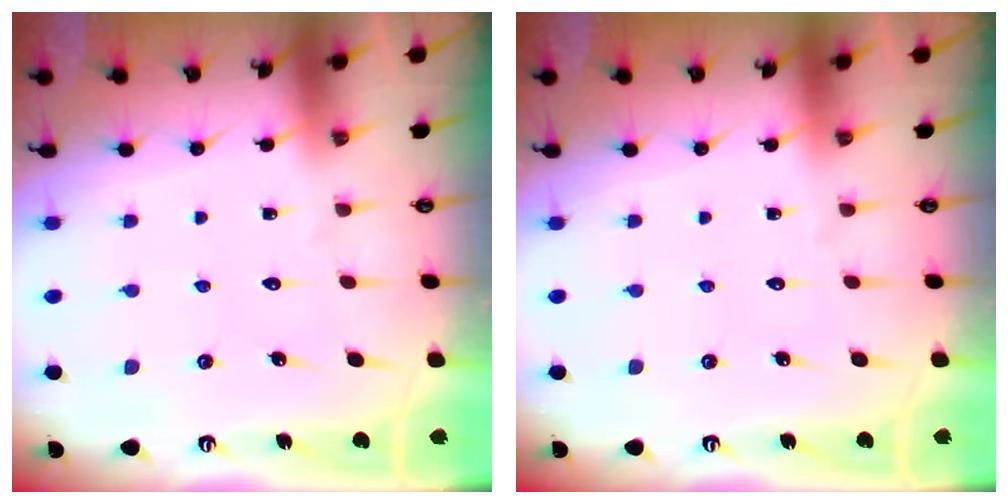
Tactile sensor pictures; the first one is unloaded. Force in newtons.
{"total": 0.0}